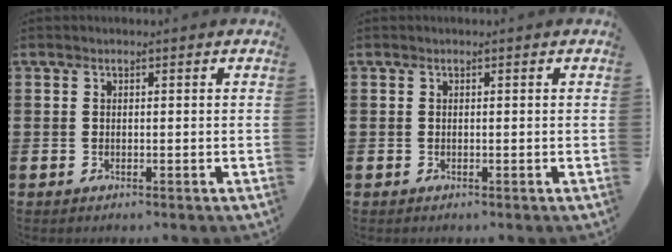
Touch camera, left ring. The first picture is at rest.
{"total": 0.0}